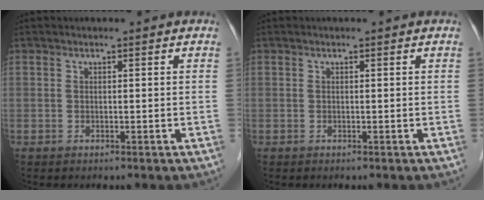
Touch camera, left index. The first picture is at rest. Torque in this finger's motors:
{"motor_torque": [0.00, 0.00, 0.00, 0.00]}